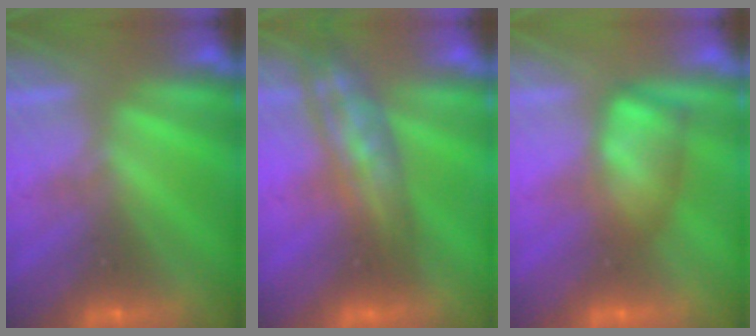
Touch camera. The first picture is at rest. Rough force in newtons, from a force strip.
{"total": 3.0}
{"total": 4.7}